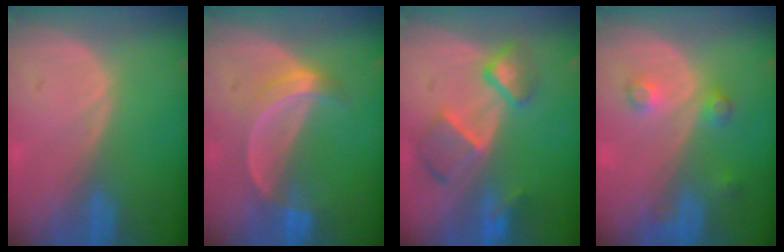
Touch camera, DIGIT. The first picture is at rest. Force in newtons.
{"total": 5.0, "press": 4.9, "slide": 0.7}
{"total": 7.5, "press": 6.7, "slide": 3.4}
{"total": 3.7, "press": 3.4, "slide": 1.4}